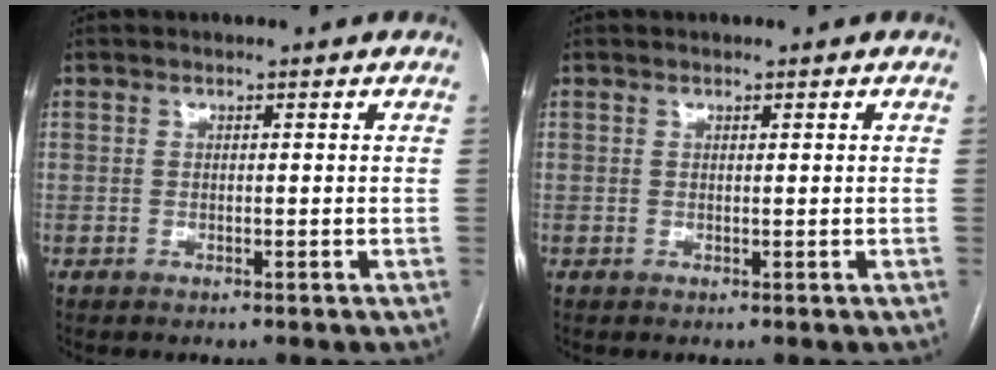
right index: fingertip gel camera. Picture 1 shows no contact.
{"total": 0.0}